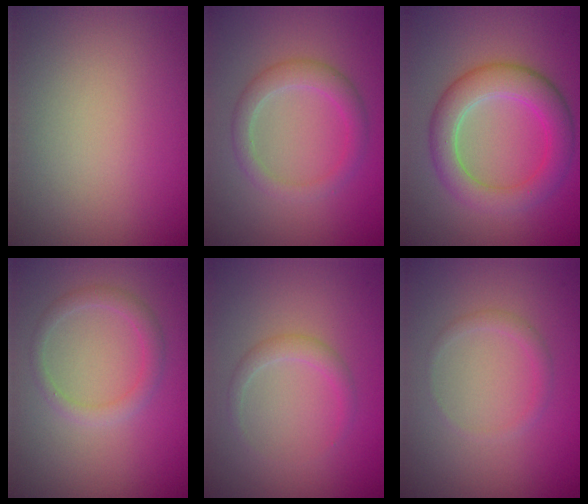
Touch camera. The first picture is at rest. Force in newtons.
{"total": 2.8, "press": 2.8, "slide": 0.3}
{"total": 5.4, "press": 5.4, "slide": 0.1}
{"total": 1.9, "press": 1.9, "slide": 0.1}
{"total": 1.4, "press": 1.4, "slide": 0.1}
{"total": 1.1, "press": 1.1, "slide": 0.1}